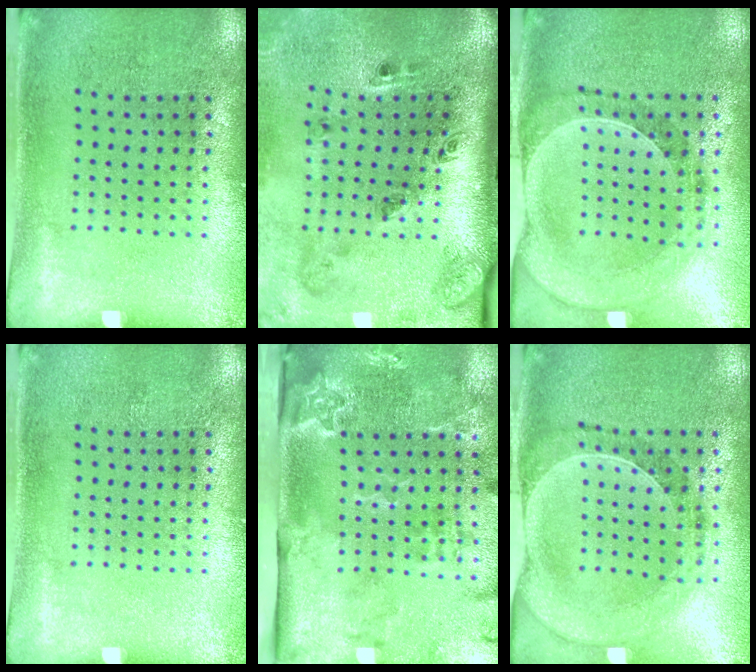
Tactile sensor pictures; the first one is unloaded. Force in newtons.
{"total": 3.4, "press": 2.1, "slide": 2.7}
{"total": 0.8, "press": 0.7, "slide": 0.3}
{"total": 0.0}
{"total": 3.5, "press": 2.4, "slide": 2.5}
{"total": 0.6, "press": 0.6, "slide": 0.2}